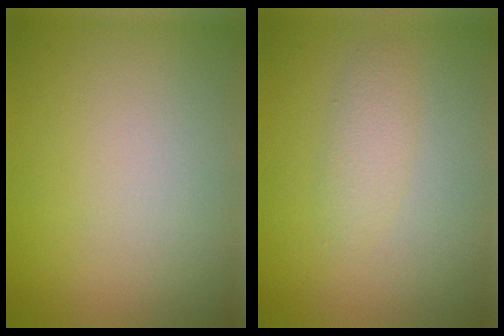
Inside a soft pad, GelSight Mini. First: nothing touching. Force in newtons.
{"total": 1.5, "press": 1.5, "slide": 0.1}